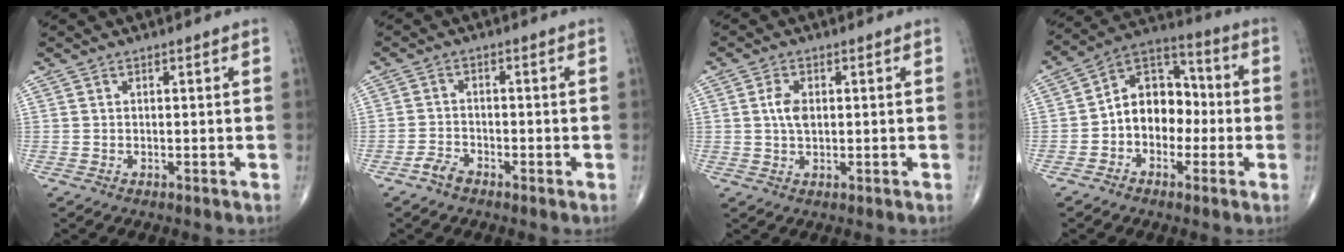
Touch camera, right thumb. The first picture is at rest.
{"total": 2.7, "force": [-2.0, 1.3, 1.1], "torque": [-0.022, 0.009, -0.040]}
{"total": 3.6, "force": [0.5, 2.1, 2.8], "torque": [-0.056, 0.000, 0.007]}
{"total": 11.8, "force": [-1.7, 8.8, 7.7], "torque": [-0.084, 0.047, -0.043]}